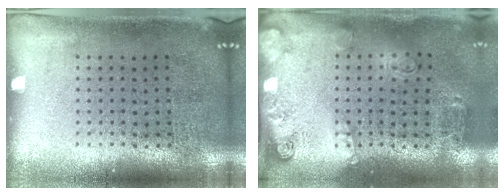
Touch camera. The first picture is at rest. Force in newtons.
{"total": 2.1, "press": 1.3, "slide": 1.6}